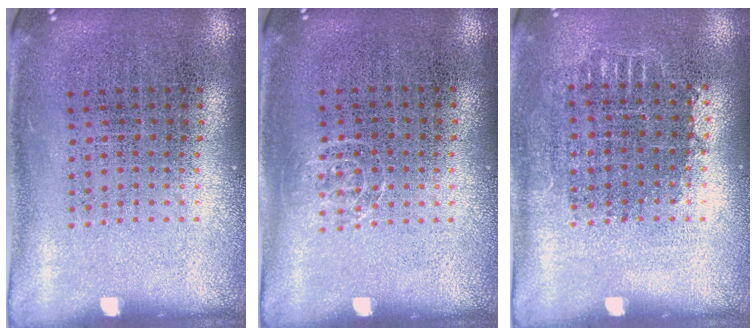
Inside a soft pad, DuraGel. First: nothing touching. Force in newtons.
{"total": 0.6, "press": 0.5, "slide": 0.4}
{"total": 0.7, "press": 0.7, "slide": 0.2}